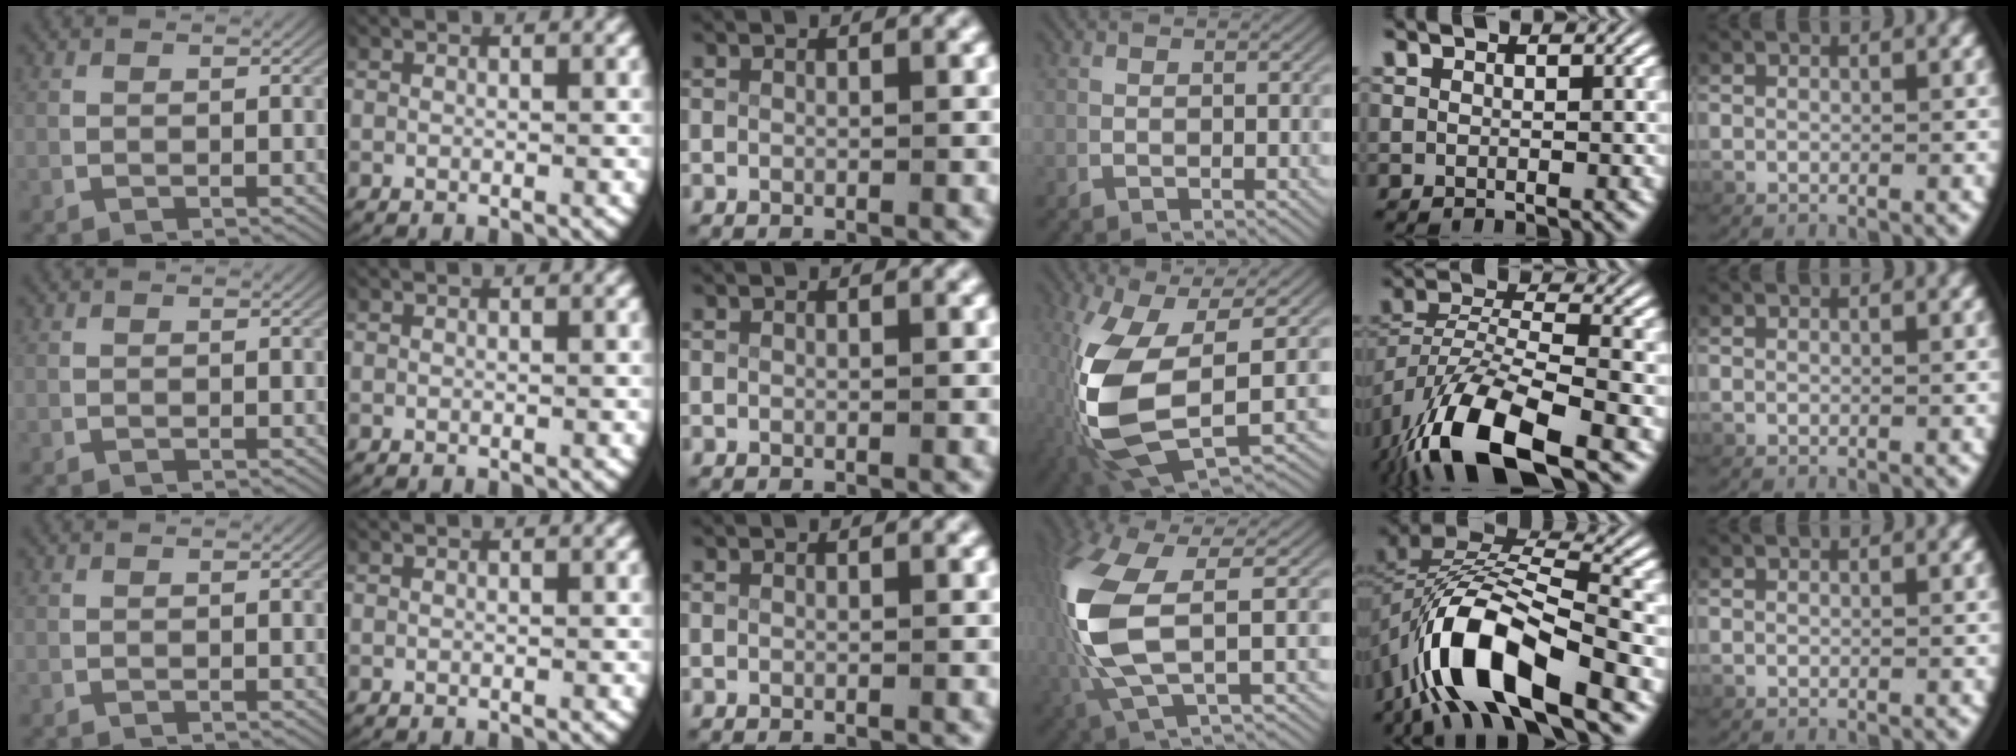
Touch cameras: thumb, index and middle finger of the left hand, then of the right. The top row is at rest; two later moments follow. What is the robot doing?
{"motion": "lift_and_place", "object": "scissors"}